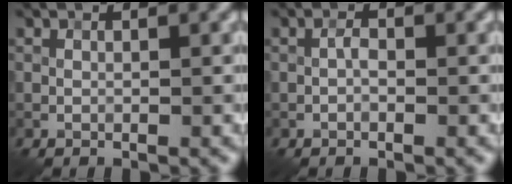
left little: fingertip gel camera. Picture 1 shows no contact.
{"total": 0.8, "force": [-0.3, 0.4, 0.7], "torque": [-0.012, 0.002, -0.006]}